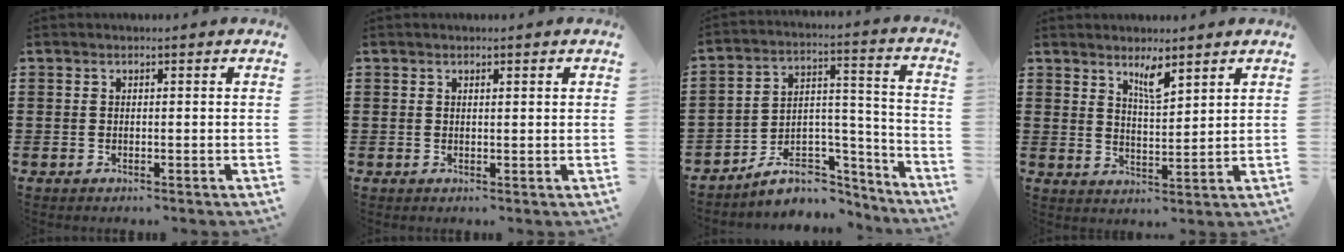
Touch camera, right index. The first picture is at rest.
{"total": 0.5, "force": [0.3, 0.0, 0.4], "torque": [-0.009, 0.000, 0.007]}
{"total": 9.1, "force": [-7.3, 4.6, 3.0], "torque": [-0.044, 0.026, -0.128]}
{"total": 4.2, "force": [3.2, 0.8, 2.6], "torque": [-0.051, -0.002, 0.055]}